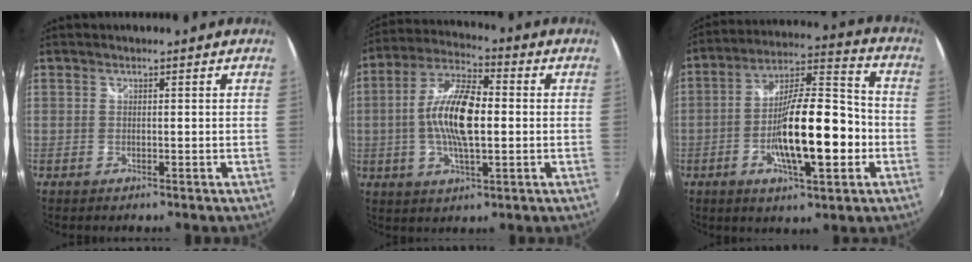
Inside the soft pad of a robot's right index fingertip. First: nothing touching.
{"total": 12.8, "force": [-0.6, 4.5, 12.0], "torque": [-0.240, 0.010, -0.017]}
{"total": 16.8, "force": [-4.3, 4.8, 15.5], "torque": [-0.267, 0.009, -0.072]}